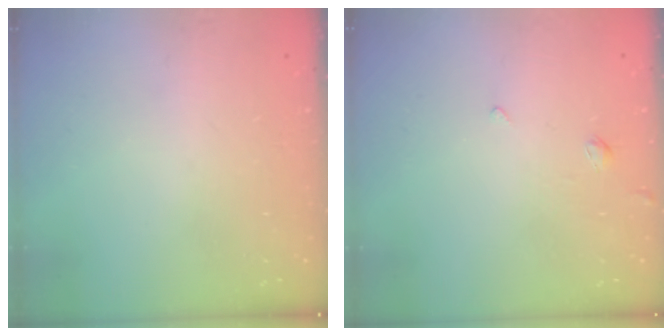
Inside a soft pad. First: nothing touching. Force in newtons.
{"total": 0.8, "press": 0.7, "slide": 0.4}